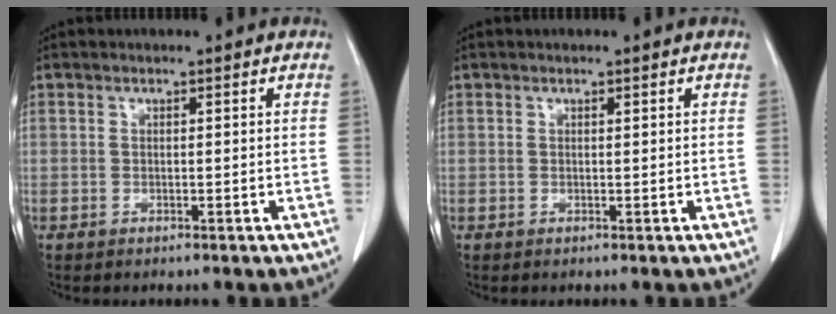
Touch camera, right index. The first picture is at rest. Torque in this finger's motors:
{"motor_torque": [-0.11, -0.02, 0.02, -0.01]}